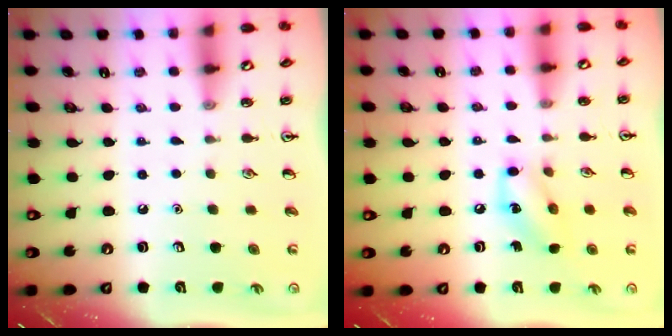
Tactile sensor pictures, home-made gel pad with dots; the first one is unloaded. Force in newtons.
{"total": 9.1, "press": 9.1, "slide": 0.8}